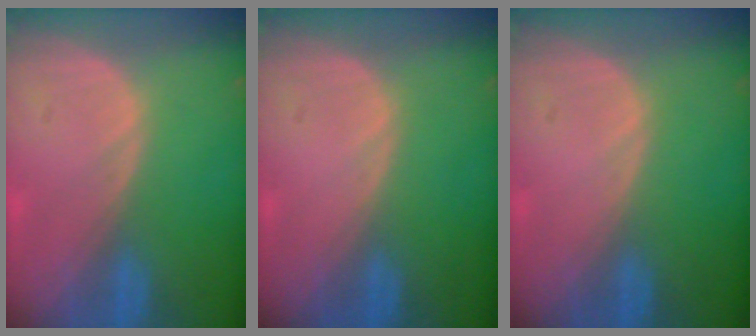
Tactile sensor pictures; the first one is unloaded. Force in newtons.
{"total": 0.0}
{"total": 0.0}